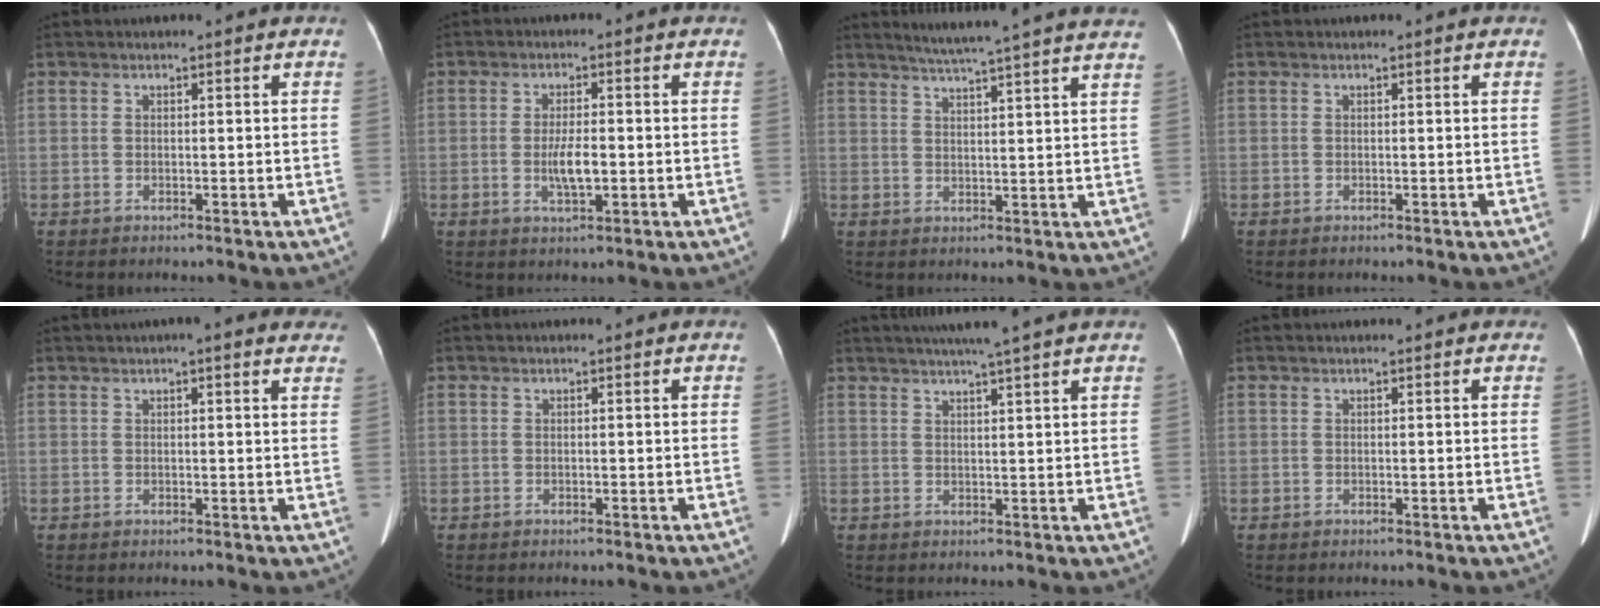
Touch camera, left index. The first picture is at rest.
{"total": 4.0, "force": [-0.8, 0.9, 3.8], "torque": [-0.077, -0.003, -0.014]}
{"total": 16.5, "force": [14.7, -1.0, 7.4], "torque": [-0.122, -0.009, 0.184]}
{"total": 0.0}
{"total": 6.4, "force": [4.9, 1.1, 3.9], "torque": [-0.038, 0.014, 0.045]}
{"total": 0.0}
{"total": 7.0, "force": [5.7, -1.2, 3.9], "torque": [-0.059, 0.013, 0.075]}
{"total": 0.9, "force": [0.8, 0.2, 0.4], "torque": [-0.008, 0.012, 0.010]}